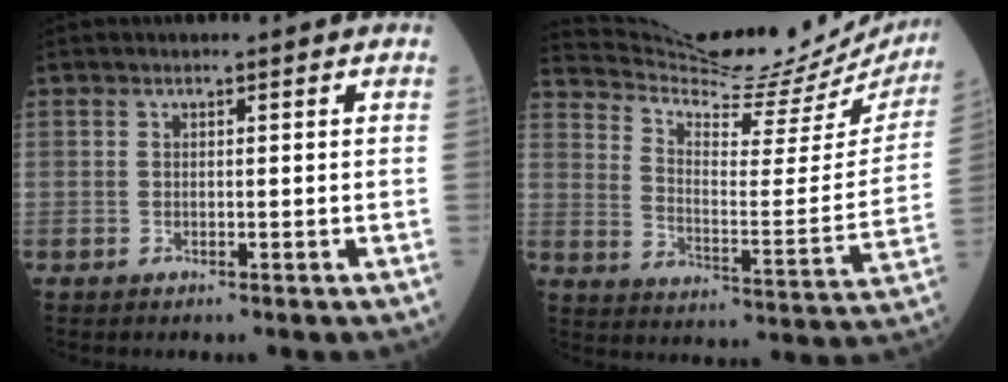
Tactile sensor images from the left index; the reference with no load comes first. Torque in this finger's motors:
{"motor_torque": [0.00, -2.14, -0.12, -0.05]}